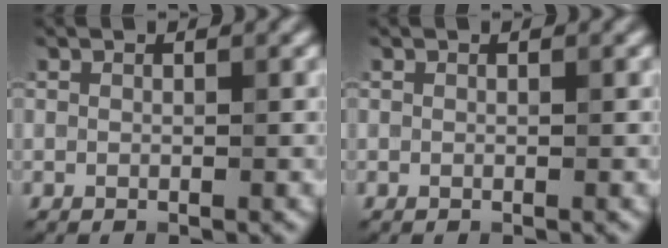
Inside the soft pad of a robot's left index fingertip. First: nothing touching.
{"total": 0.0}